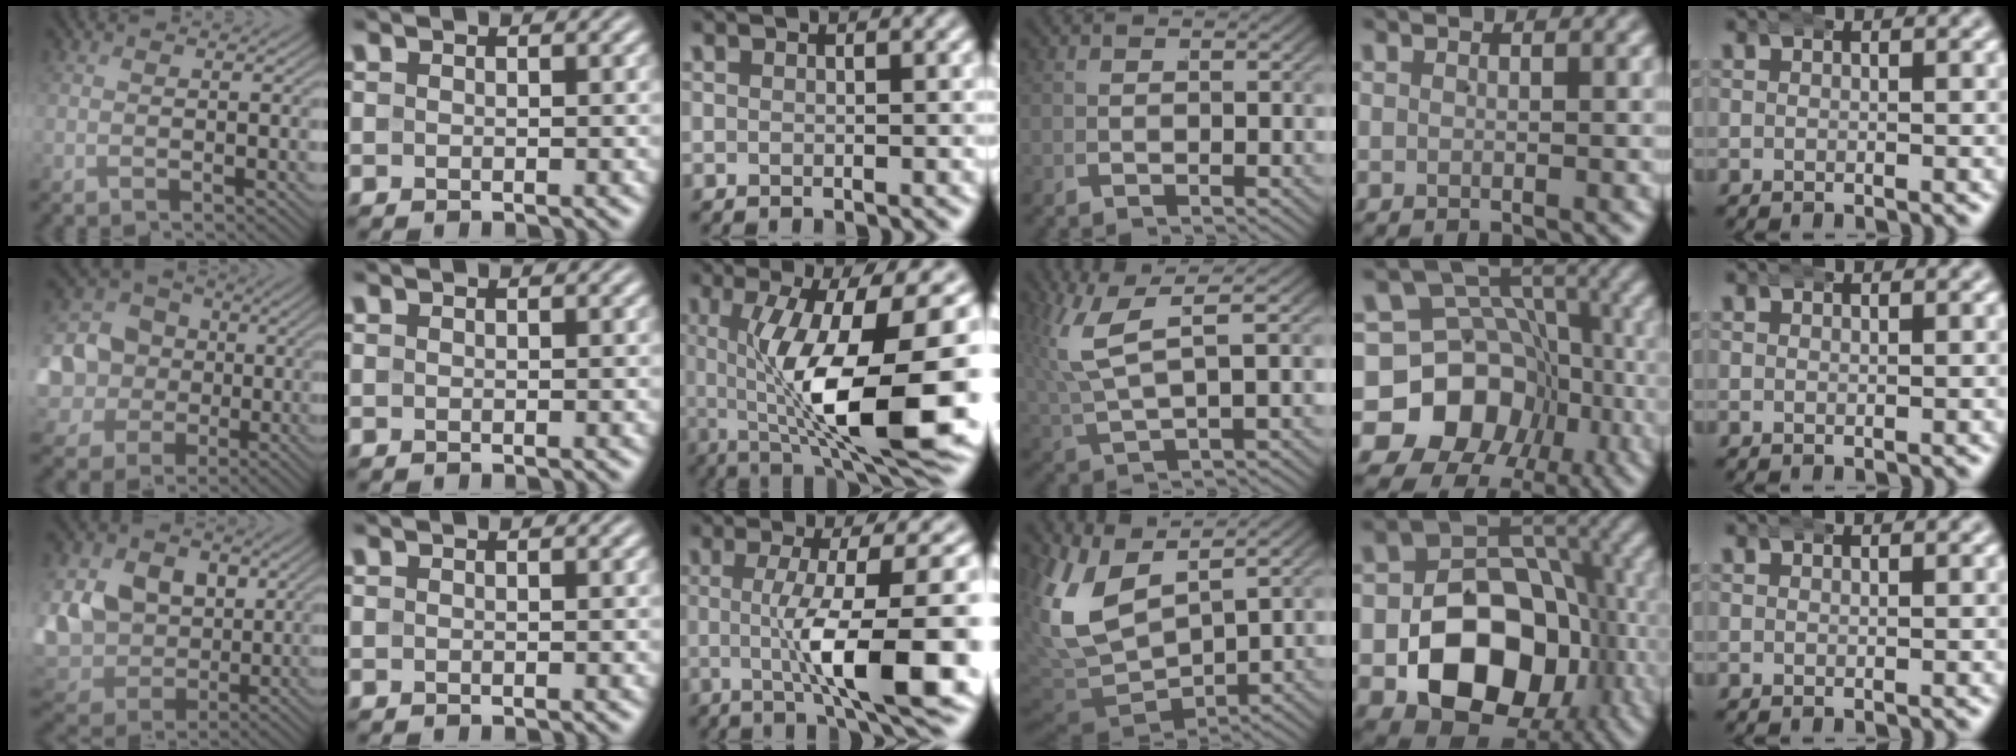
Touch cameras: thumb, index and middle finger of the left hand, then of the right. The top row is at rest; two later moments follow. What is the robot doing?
{"motion": "wrap", "object": "arm wrap"}